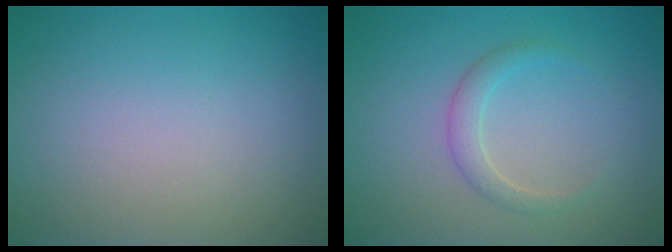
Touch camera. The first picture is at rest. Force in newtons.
{"total": 1.6, "press": 1.6, "slide": 0.1}